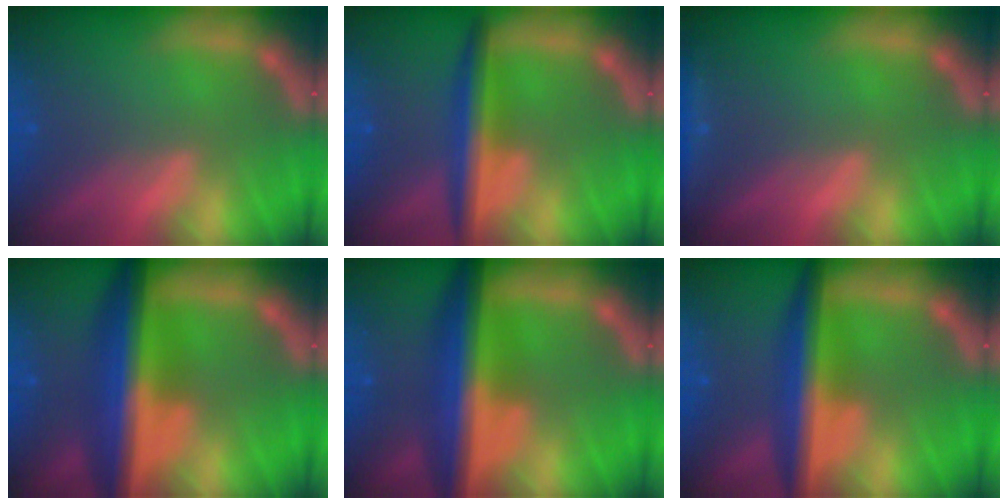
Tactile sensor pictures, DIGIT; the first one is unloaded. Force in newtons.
{"total": 5.0}
{"total": 1.9}
{"total": 10.1}
{"total": 9.5}
{"total": 7.0}